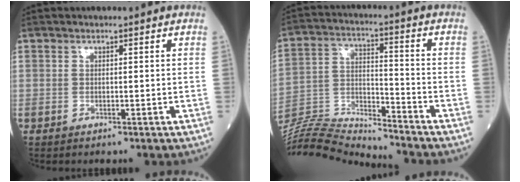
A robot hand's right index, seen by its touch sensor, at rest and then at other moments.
{"total": 15.3, "force": [-15.0, -0.8, 2.9], "torque": [-0.062, 0.020, -0.269]}